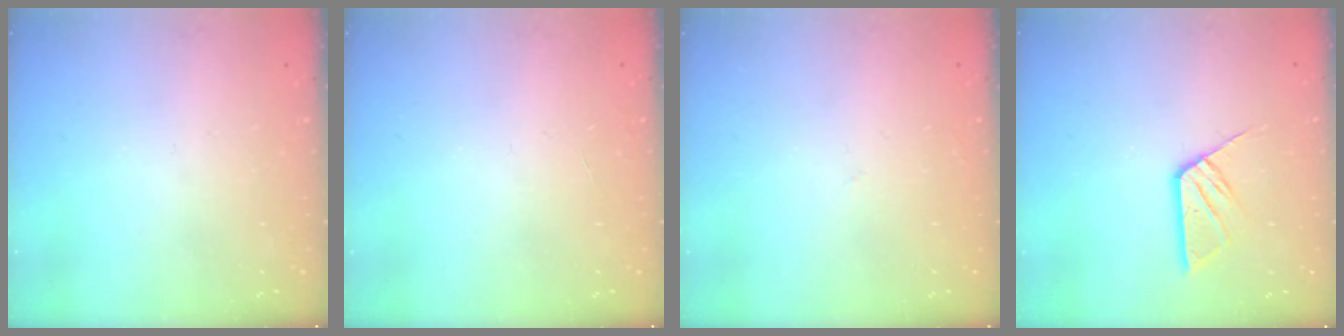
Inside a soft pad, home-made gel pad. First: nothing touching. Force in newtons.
{"total": 0.0}
{"total": 2.5, "press": 2.5, "slide": 0.3}
{"total": 9.5, "press": 9.5, "slide": 0.5}